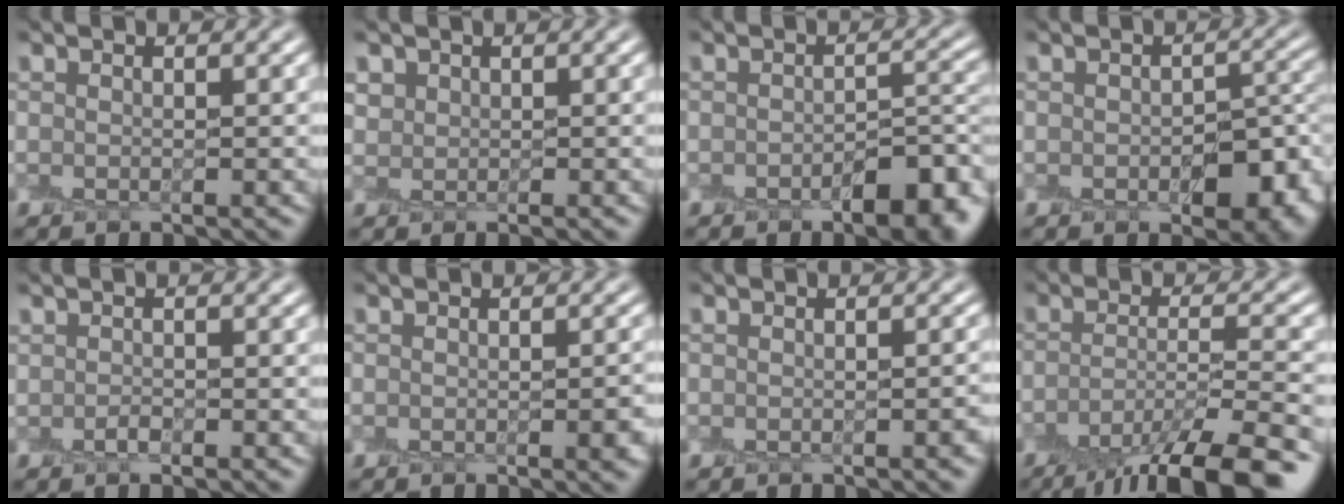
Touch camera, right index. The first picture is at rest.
{"total": 1.4, "force": [0.6, 1.3, 0.0], "torque": [0.008, 0.001, 0.008]}
{"total": 5.1, "force": [-3.0, 1.7, 3.8], "torque": [-0.043, 0.001, -0.043]}
{"total": 6.7, "force": [-2.7, 3.9, 4.8], "torque": [-0.058, -0.010, -0.031]}
{"total": 0.0}
{"total": 2.6, "force": [-1.1, 0.9, 2.2], "torque": [-0.024, -0.002, -0.012]}
{"total": 1.8, "force": [-1.1, 0.5, 1.4], "torque": [-0.016, -0.002, -0.015]}
{"total": 9.6, "force": [-6.6, 2.1, 6.6], "torque": [-0.103, -0.003, -0.103]}